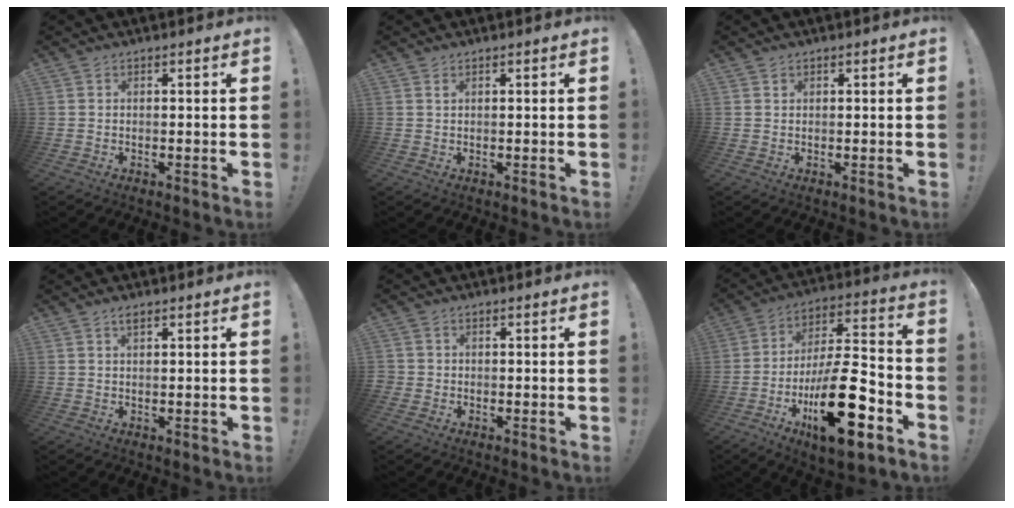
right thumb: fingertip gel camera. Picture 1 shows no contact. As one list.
[{"total": 0.7, "force": [0.5, 0.4, 0.3], "torque": [0.002, -0.003, 0.007]}, {"total": 0.7, "force": [0.5, 0.5, 0.0], "torque": [0.008, -0.002, 0.008]}, {"total": 1.6, "force": [1.3, 0.5, 0.9], "torque": [-0.003, -0.008, 0.020]}, {"total": 1.4, "force": [-0.6, 1.2, 0.3], "torque": [-0.004, 0.004, -0.011]}, {"total": 24.5, "force": [-9.6, 8.8, 20.8], "torque": [-0.354, 0.056, -0.148]}]